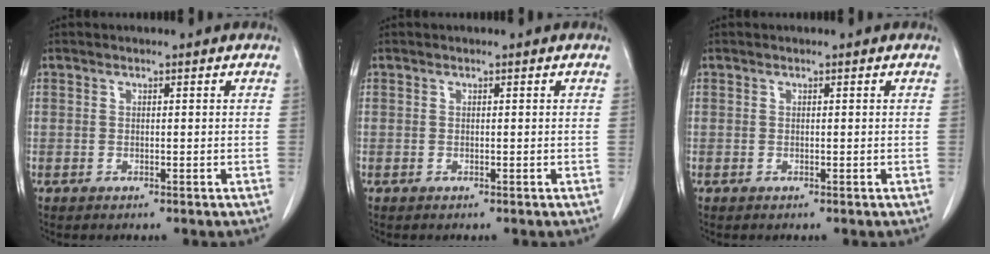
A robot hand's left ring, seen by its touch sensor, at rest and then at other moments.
{"total": 0.0}
{"total": 0.0}